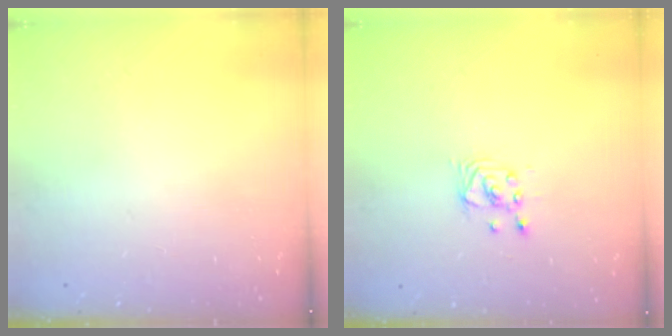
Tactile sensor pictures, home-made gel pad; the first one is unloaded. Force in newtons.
{"total": 2.2, "press": 2.2, "slide": 0.2}